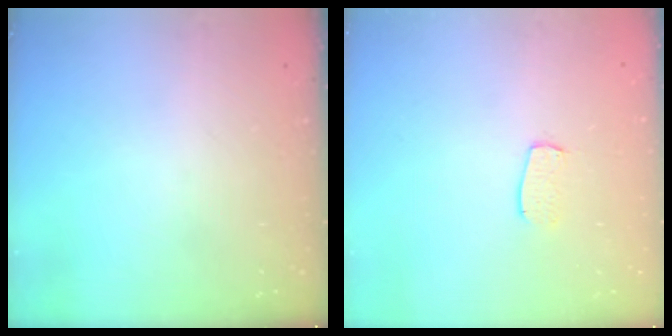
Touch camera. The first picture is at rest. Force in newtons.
{"total": 5.9, "press": 5.9, "slide": 0.3}